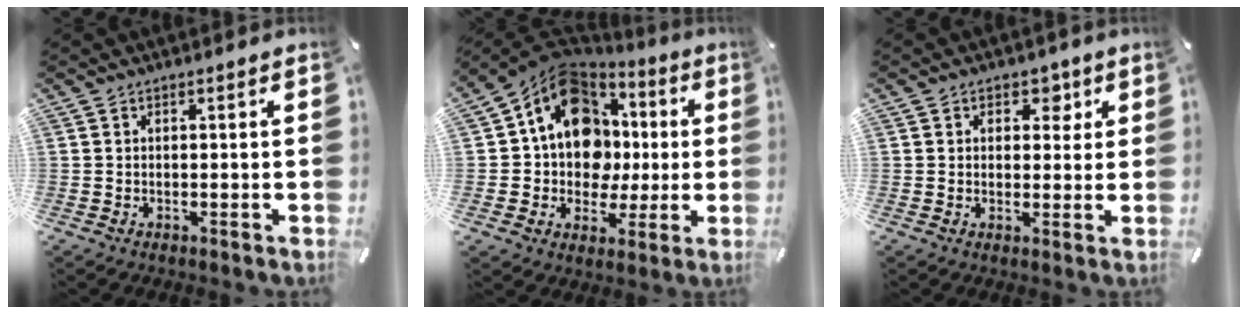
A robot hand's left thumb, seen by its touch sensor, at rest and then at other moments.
{"total": 16.3, "force": [3.8, 13.5, 8.4], "torque": [-0.154, -0.033, 0.073]}
{"total": 4.1, "force": [1.6, 3.3, 1.8], "torque": [-0.004, -0.006, 0.018]}